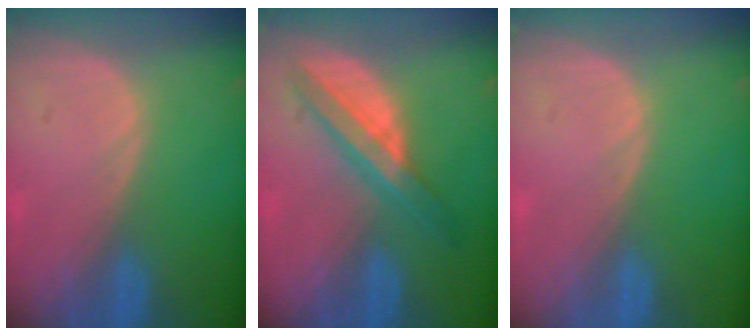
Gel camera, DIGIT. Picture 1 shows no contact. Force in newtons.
{"total": 5.9, "press": 5.9, "slide": 0.1}
{"total": 0.0}